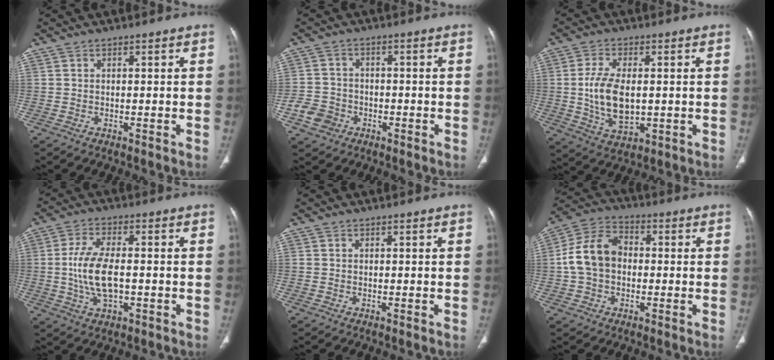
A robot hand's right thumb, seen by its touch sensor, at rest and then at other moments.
{"total": 5.6, "force": [-2.5, 4.7, 1.6], "torque": [-0.017, 0.019, -0.042]}
{"total": 10.7, "force": [0.0, 5.9, 9.0], "torque": [-0.169, -0.010, 0.009]}
{"total": 9.8, "force": [-0.8, 4.9, 8.4], "torque": [-0.171, 0.005, -0.015]}
{"total": 0.0}
{"total": 10.8, "force": [-0.2, 8.0, 7.2], "torque": [-0.129, 0.032, -0.016]}